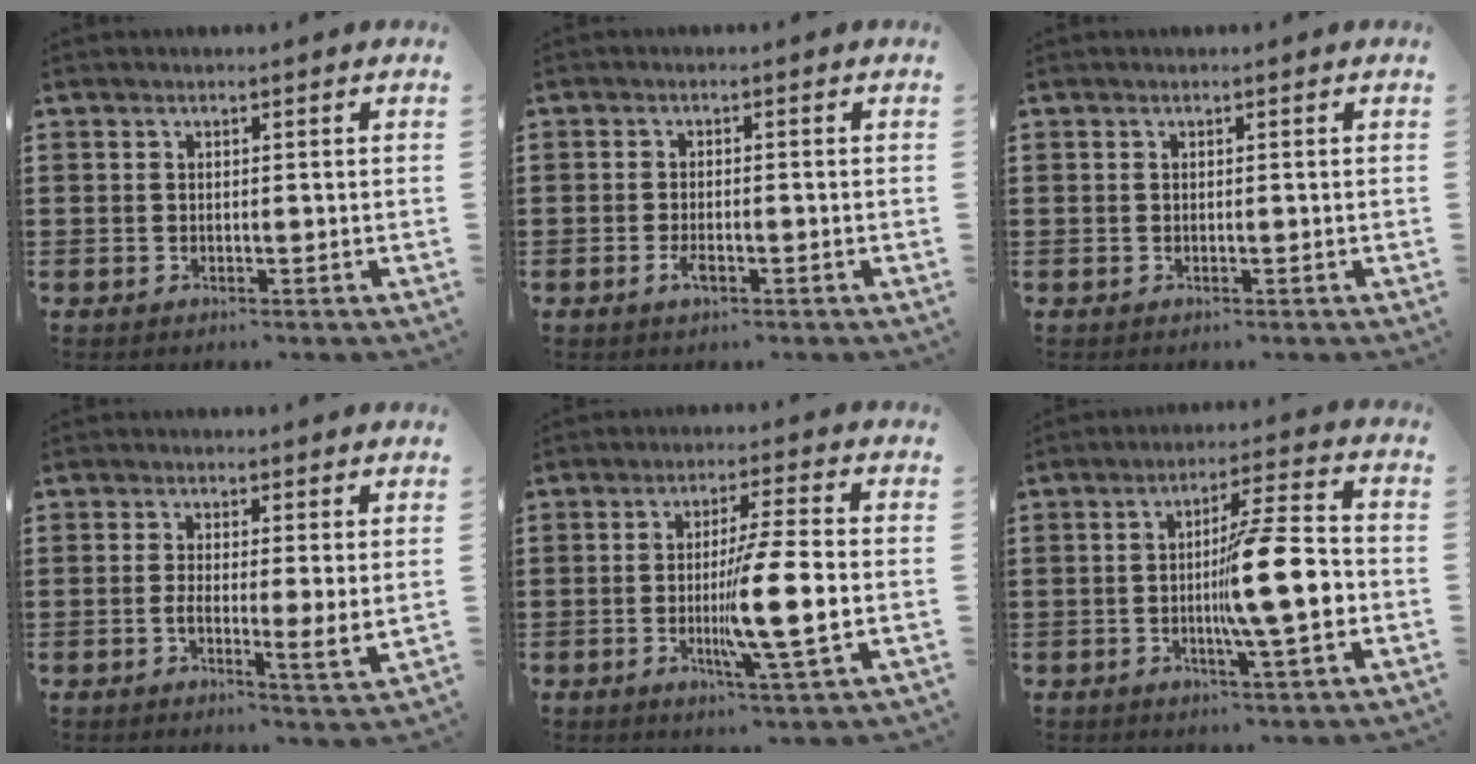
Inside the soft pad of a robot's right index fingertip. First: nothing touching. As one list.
[{"total": 2.3, "force": [-1.0, 0.8, 1.8], "torque": [-0.041, -0.001, -0.021]}, {"total": 0.0}, {"total": 3.6, "force": [0.3, 0.7, 3.5], "torque": [-0.060, -0.007, 0.004]}, {"total": 10.0, "force": [-1.7, 0.0, 9.9], "torque": [-0.187, -0.020, -0.037]}, {"total": 11.5, "force": [-1.7, 1.8, 11.2], "torque": [-0.170, -0.009, -0.035]}]